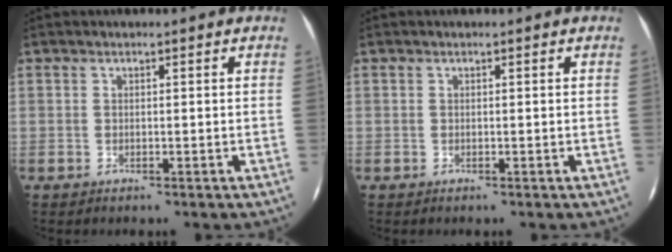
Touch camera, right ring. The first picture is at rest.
{"total": 0.0}